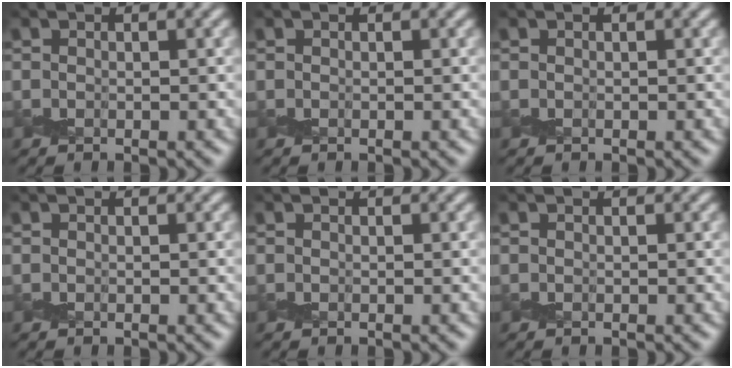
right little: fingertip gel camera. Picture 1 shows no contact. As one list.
[{"total": 0.0}, {"total": 0.0}, {"total": 0.0}, {"total": 0.0}, {"total": 0.0}]